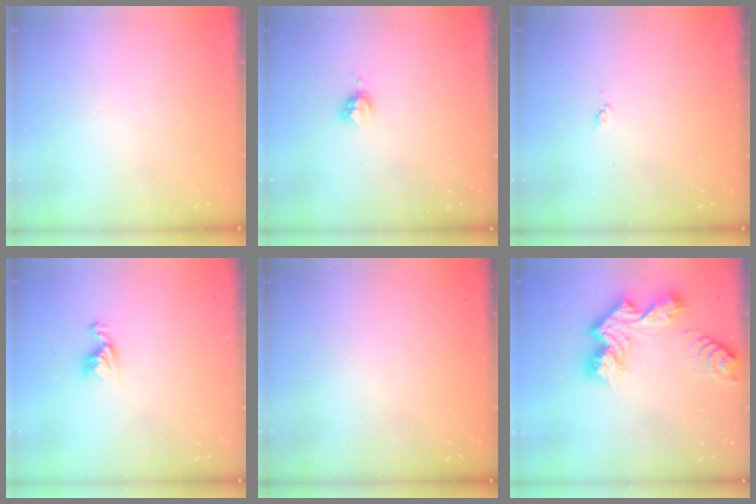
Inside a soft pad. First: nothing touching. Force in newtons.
{"total": 3.8, "press": 3.8, "slide": 0.4}
{"total": 4.0, "press": 3.9, "slide": 0.5}
{"total": 6.9, "press": 6.9, "slide": 0.7}
{"total": 0.0}
{"total": 13.8, "press": 13.7, "slide": 1.2}